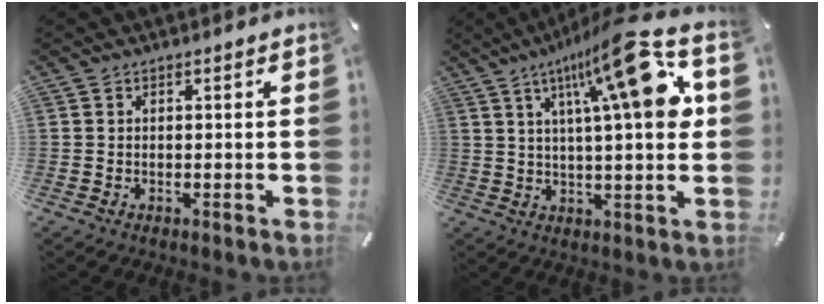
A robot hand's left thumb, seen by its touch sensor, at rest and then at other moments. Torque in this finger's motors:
{"motor_torque": [2.23, 2.78, 1.50, -1.27, 0.20]}